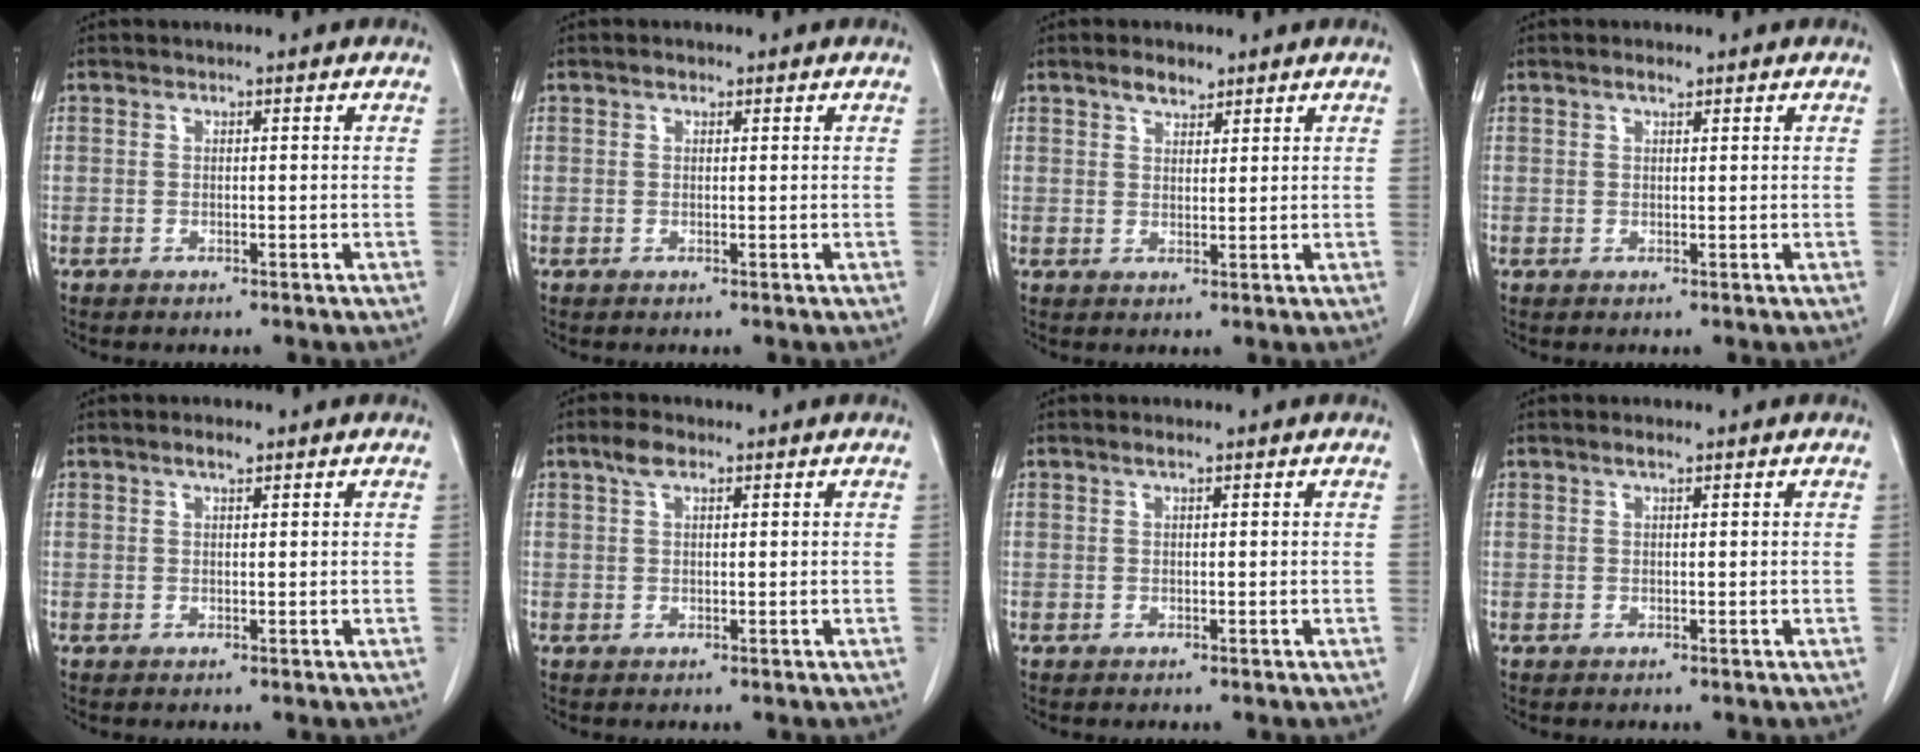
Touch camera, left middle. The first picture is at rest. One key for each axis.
{"total": 0.9, "fx": 0.6, "fy": 0.5, "fz": 0.4, "tx": -0.010, "ty": 0.001, "tz": 0.010}
{"total": 2.9, "fx": 2.2, "fy": 1.2, "fz": 1.3, "tx": -0.027, "ty": 0.003, "tz": 0.039}
{"total": 1.3, "fx": 0.9, "fy": 0.3, "fz": 0.8, "tx": -0.017, "ty": 0.002, "tz": 0.018}
{"total": 1.8, "fx": 1.2, "fy": 0.4, "fz": 1.2, "tx": -0.025, "ty": 0.003, "tz": 0.021}
{"total": 2.6, "fx": 1.6, "fy": 1.1, "fz": 1.7, "tx": -0.037, "ty": 0.009, "tz": 0.033}
{"total": 0.9, "fx": 0.7, "fy": 0.1, "fz": 0.7, "tx": -0.015, "ty": 0.002, "tz": 0.013}
{"total": 1.1, "fx": 0.8, "fy": 0.2, "fz": 0.7, "tx": -0.017, "ty": 0.002, "tz": 0.016}